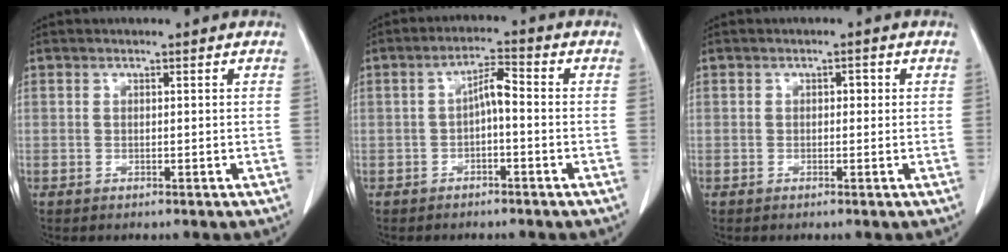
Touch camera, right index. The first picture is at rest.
{"total": 3.9, "force": [-0.6, 1.0, 3.7], "torque": [-0.065, 0.016, -0.009]}
{"total": 1.1, "force": [0.2, 0.7, 0.8], "torque": [-0.004, 0.006, 0.002]}